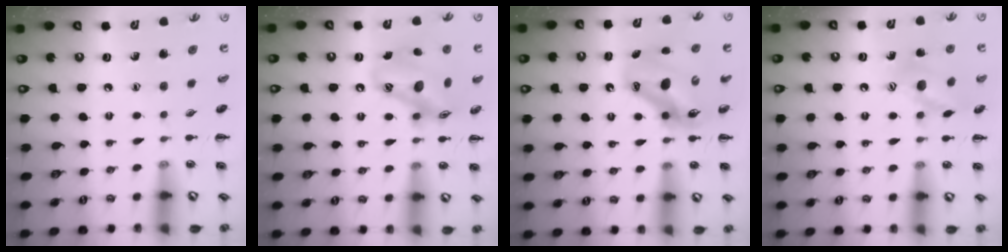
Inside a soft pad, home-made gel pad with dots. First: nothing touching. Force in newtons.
{"total": 15.4, "press": 14.9, "slide": 3.9}
{"total": 10.7, "press": 10.3, "slide": 2.8}
{"total": 12.9, "press": 12.9, "slide": 0.7}